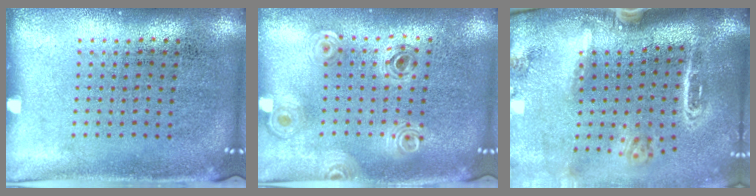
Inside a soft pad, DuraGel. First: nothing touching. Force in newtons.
{"total": 0.7, "press": 0.7, "slide": 0.2}
{"total": 3.1, "press": 2.1, "slide": 2.3}